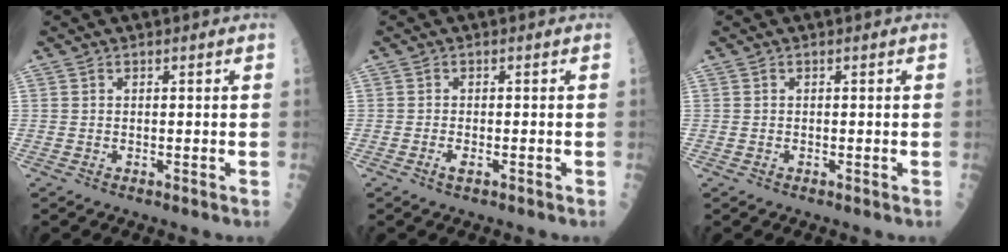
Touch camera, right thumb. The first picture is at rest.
{"total": 1.4, "force": [-0.7, 0.5, 1.1], "torque": [-0.021, -0.001, -0.014]}
{"total": 0.0}